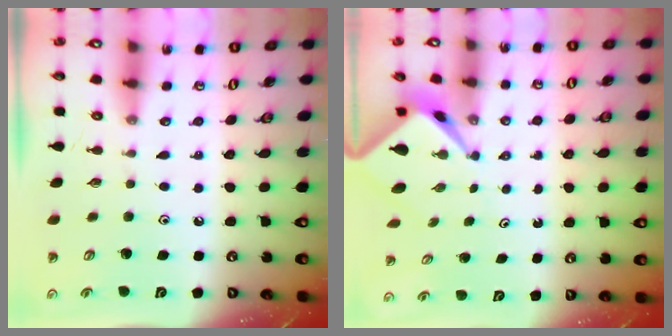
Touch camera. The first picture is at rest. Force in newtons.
{"total": 2.5, "press": 2.5, "slide": 0.1}